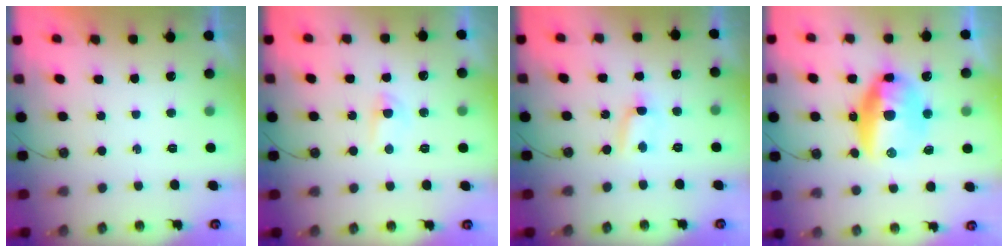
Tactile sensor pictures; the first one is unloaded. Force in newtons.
{"total": 3.7, "press": 3.7, "slide": 0.5}
{"total": 4.3, "press": 4.3, "slide": 0.4}
{"total": 18.0, "press": 15.9, "slide": 8.4}